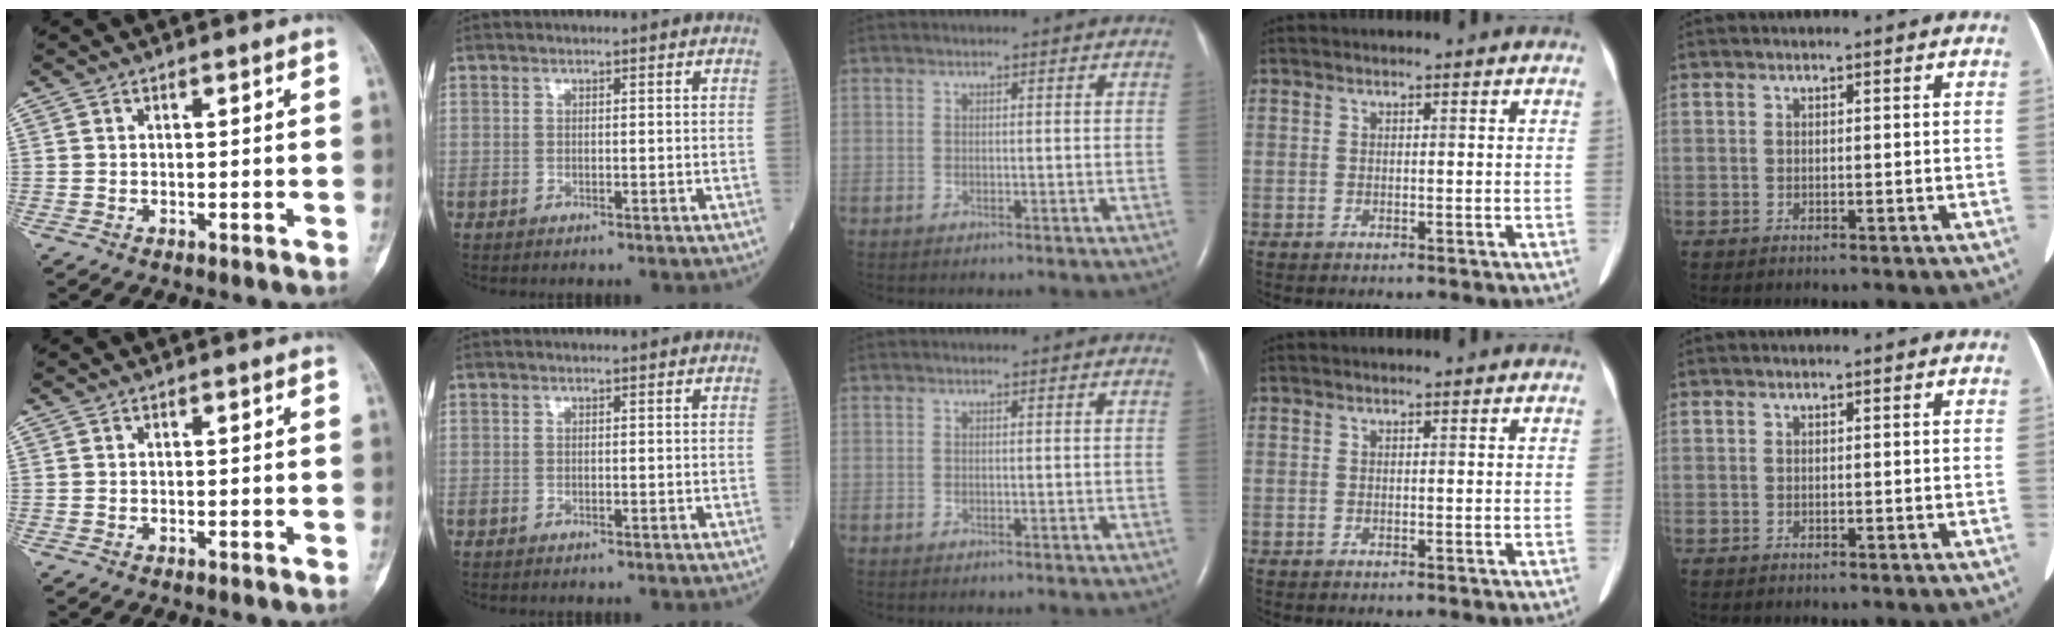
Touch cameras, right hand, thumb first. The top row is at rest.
{}